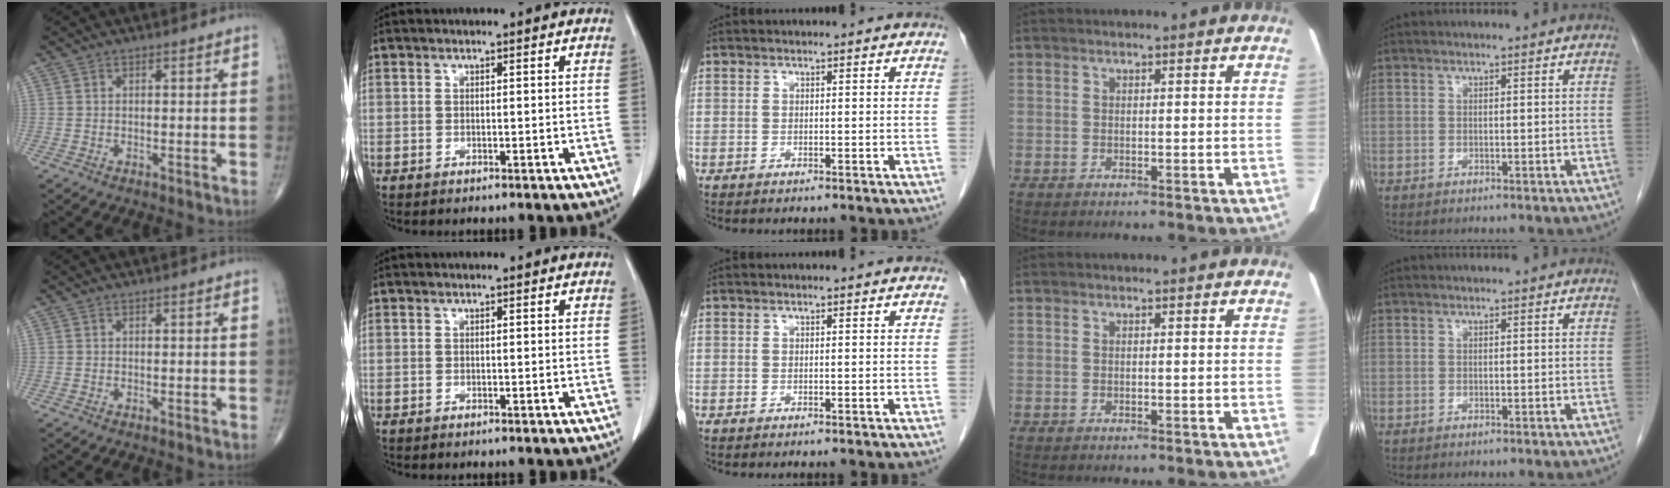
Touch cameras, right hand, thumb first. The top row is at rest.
{}